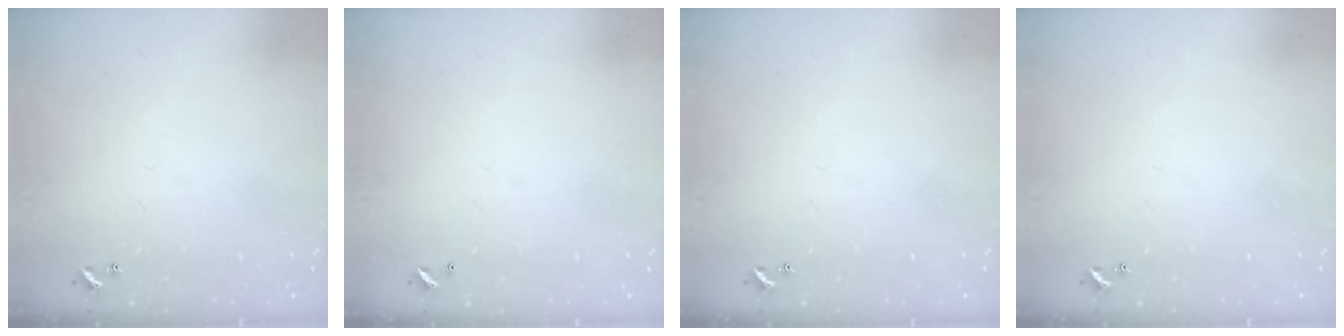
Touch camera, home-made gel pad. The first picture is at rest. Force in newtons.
{"total": 2.8, "press": 2.8, "slide": 0.1}
{"total": 0.0}
{"total": 0.0}